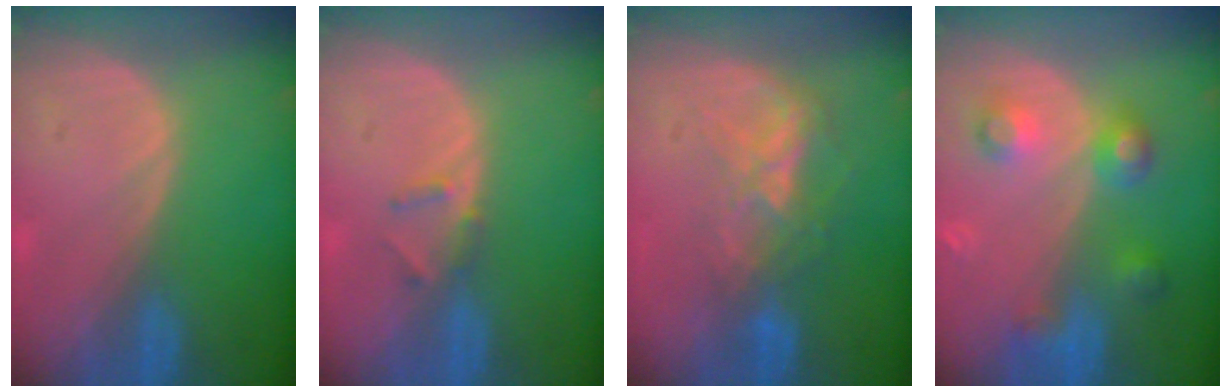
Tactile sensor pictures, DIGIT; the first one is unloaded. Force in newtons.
{"total": 1.9, "press": 1.7, "slide": 0.9}
{"total": 6.6, "press": 5.9, "slide": 2.9}
{"total": 5.9, "press": 5.8, "slide": 0.4}